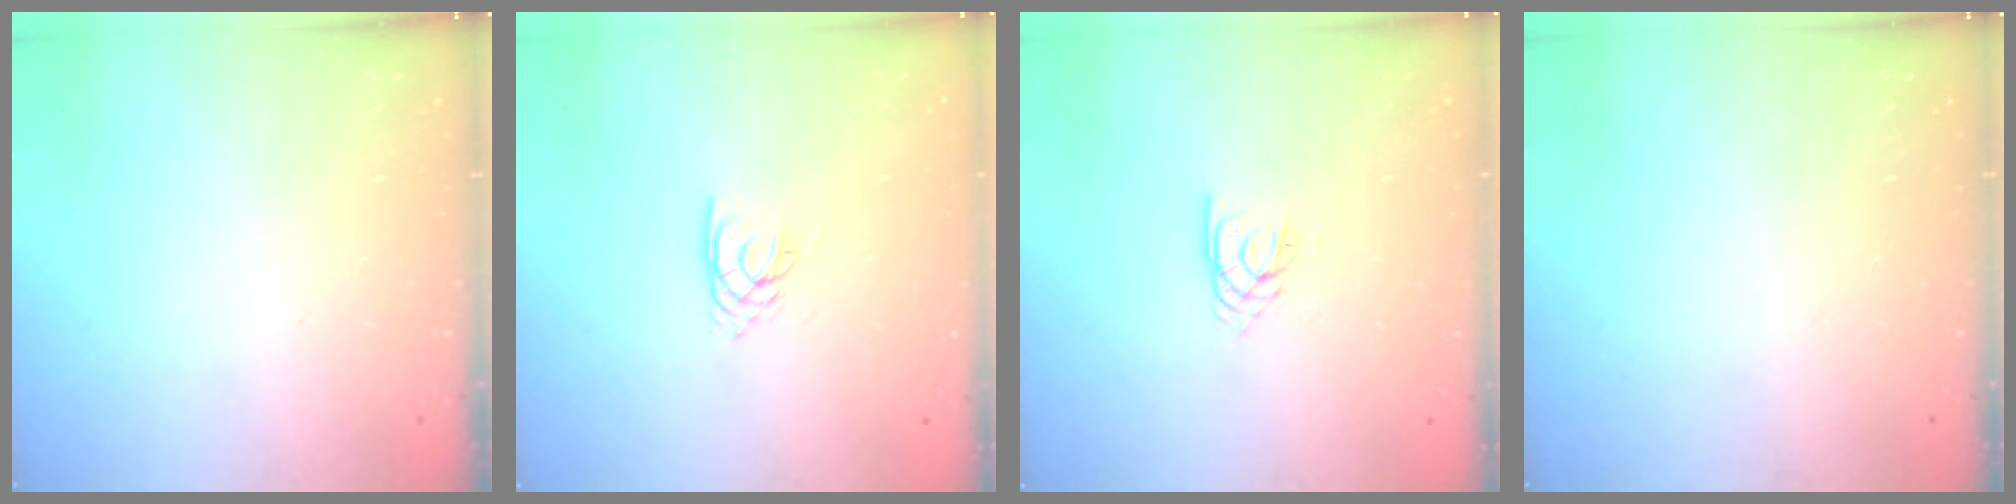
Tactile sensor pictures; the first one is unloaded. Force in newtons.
{"total": 2.1, "press": 2.1, "slide": 0.1}
{"total": 2.1, "press": 2.1, "slide": 0.2}
{"total": 0.0}